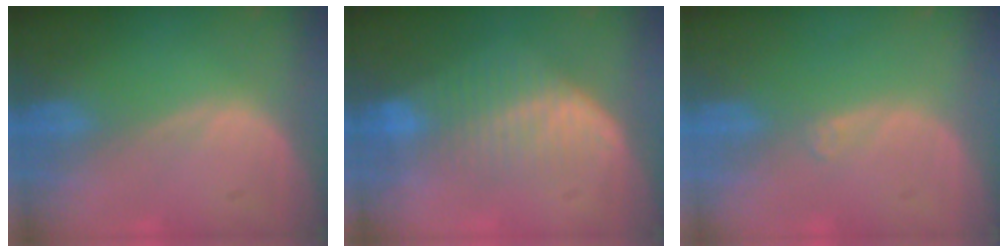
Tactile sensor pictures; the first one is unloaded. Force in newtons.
{"total": 7.2, "press": 6.7, "slide": 2.9}
{"total": 0.9, "press": 0.7, "slide": 0.6}